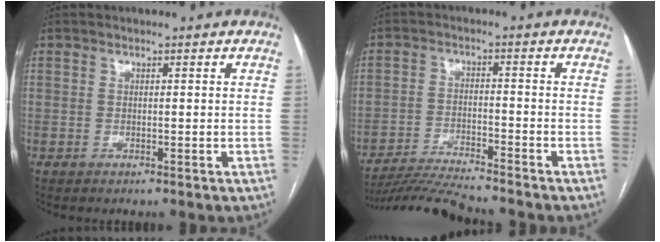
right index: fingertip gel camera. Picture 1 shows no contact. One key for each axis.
{"total": 9.3, "fx": -8.9, "fy": -1.0, "fz": 2.7, "tx": -0.043, "ty": -0.017, "tz": -0.155}